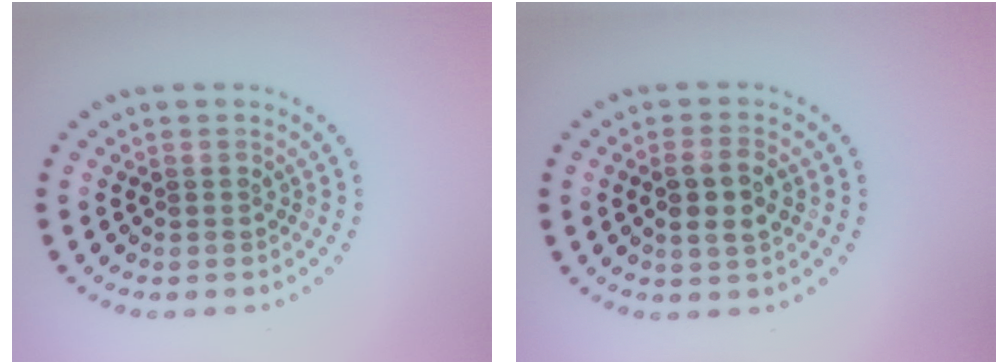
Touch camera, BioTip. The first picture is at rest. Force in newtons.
{"total": 2.8, "press": 2.7, "slide": 0.8}